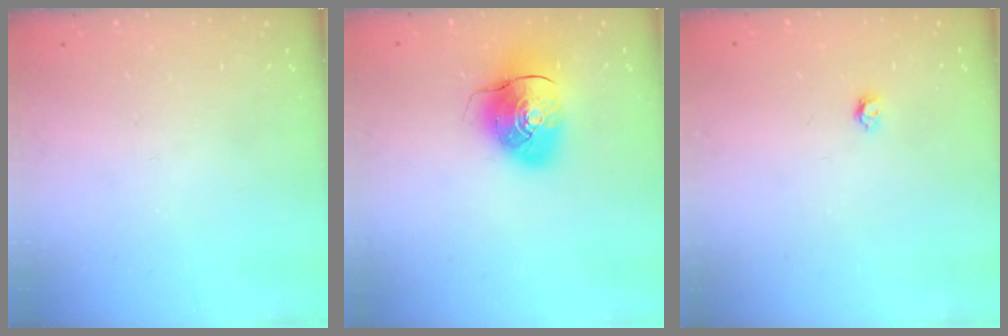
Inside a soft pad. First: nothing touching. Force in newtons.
{"total": 10.6, "press": 10.5, "slide": 1.8}
{"total": 3.3, "press": 3.3, "slide": 0.3}